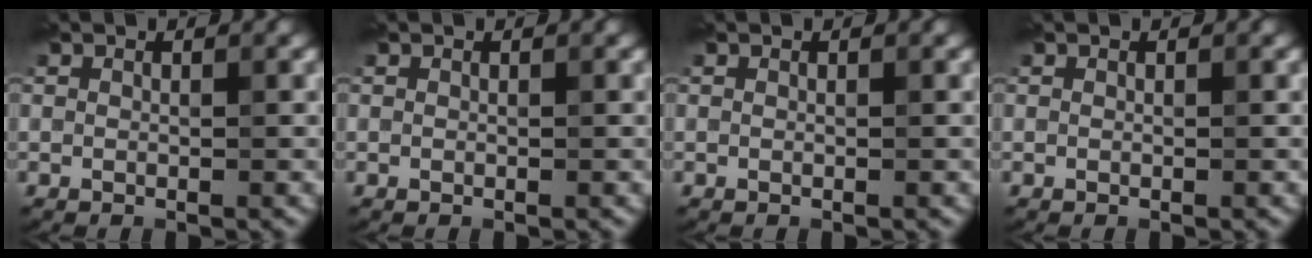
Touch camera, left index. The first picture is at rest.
{"total": 0.0}
{"total": 0.0}
{"total": 0.0}